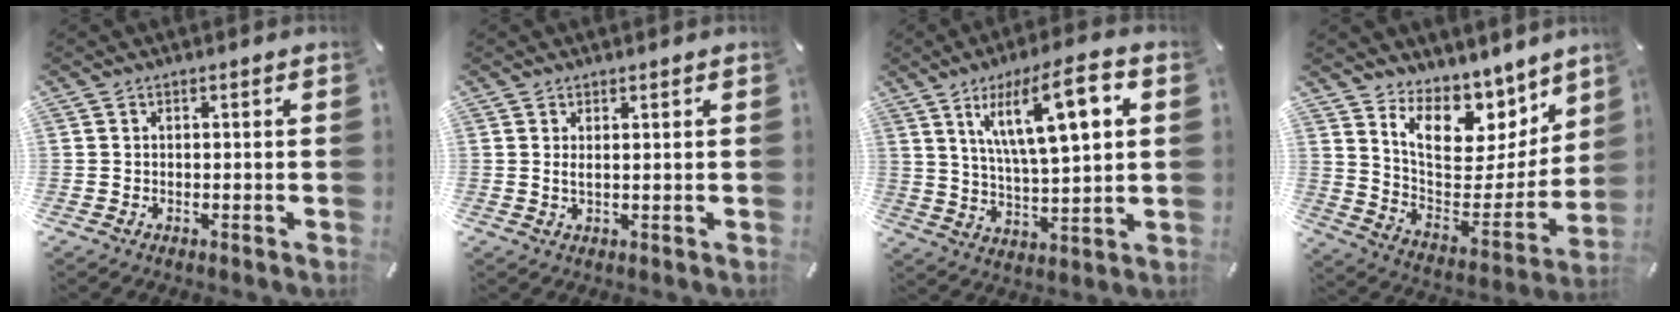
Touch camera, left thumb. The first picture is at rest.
{"total": 1.6, "force": [0.8, 0.2, 1.4], "torque": [-0.020, -0.004, 0.011]}
{"total": 16.8, "force": [7.6, 5.3, 14.0], "torque": [-0.246, -0.011, 0.117]}
{"total": 14.2, "force": [9.6, 8.7, 5.7], "torque": [-0.085, -0.085, 0.177]}